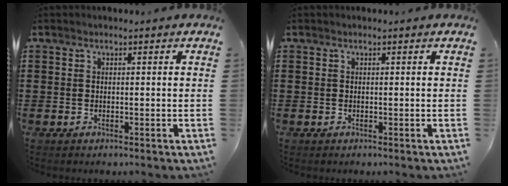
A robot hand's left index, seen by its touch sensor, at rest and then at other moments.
{"total": 0.0}